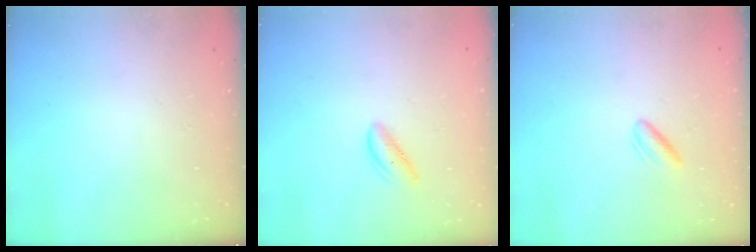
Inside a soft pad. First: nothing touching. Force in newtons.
{"total": 1.8, "press": 1.7, "slide": 0.6}
{"total": 2.9, "press": 2.6, "slide": 1.3}